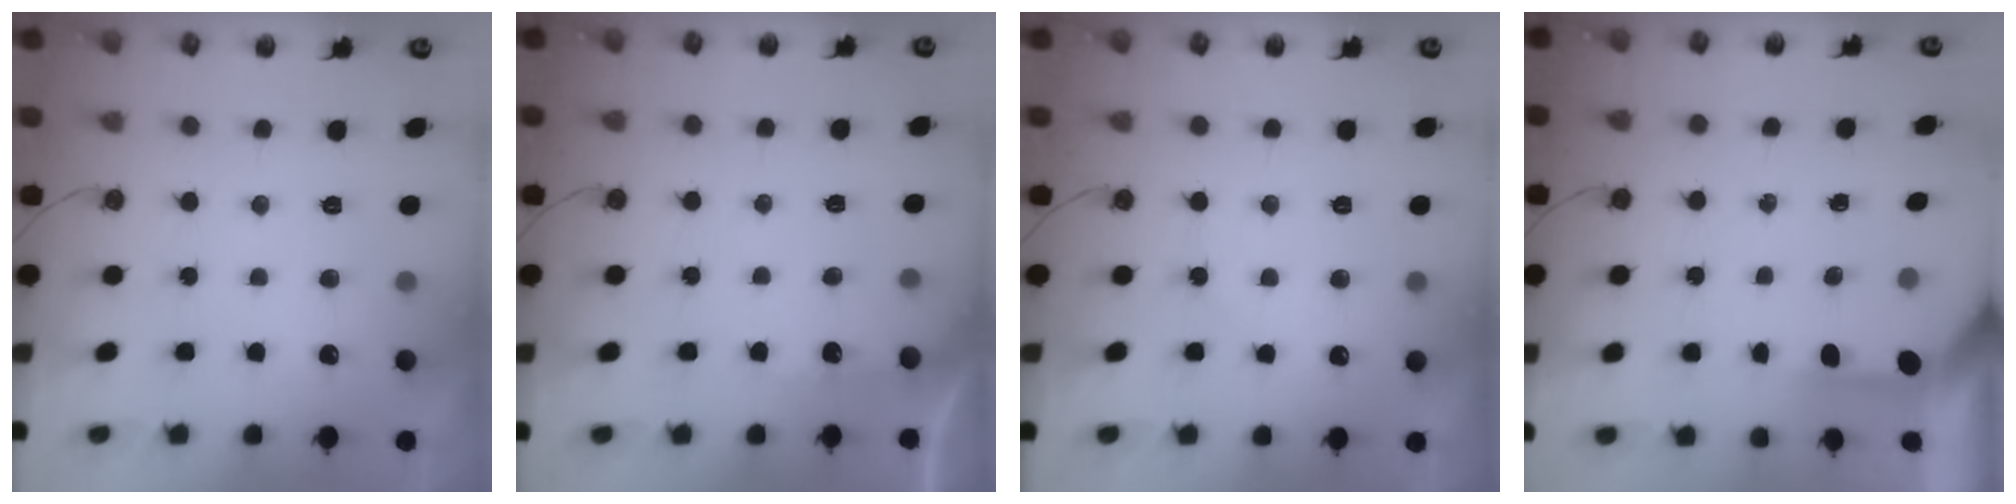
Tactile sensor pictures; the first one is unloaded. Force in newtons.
{"total": 3.2, "press": 3.2, "slide": 0.5}
{"total": 3.2, "press": 3.2, "slide": 0.6}
{"total": 3.1, "press": 3.1, "slide": 0.4}